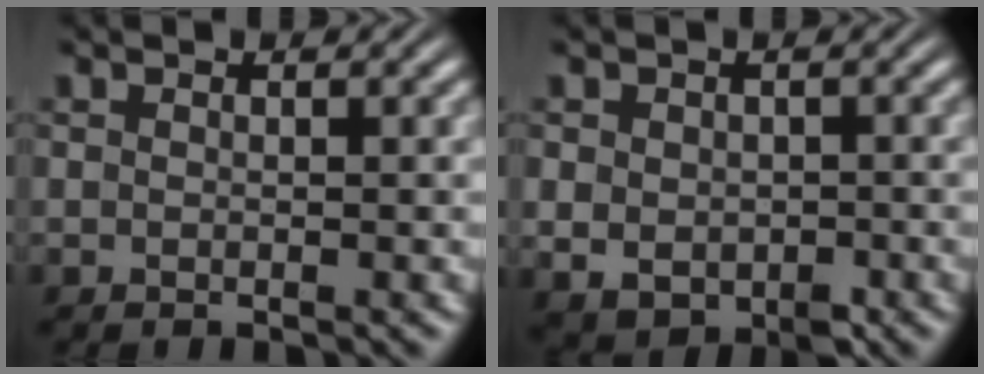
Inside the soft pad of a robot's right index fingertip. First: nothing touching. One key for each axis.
{"total": 4.9, "fx": -1.5, "fy": 3.9, "fz": 2.6, "tx": -0.064, "ty": -0.036, "tz": -0.004}